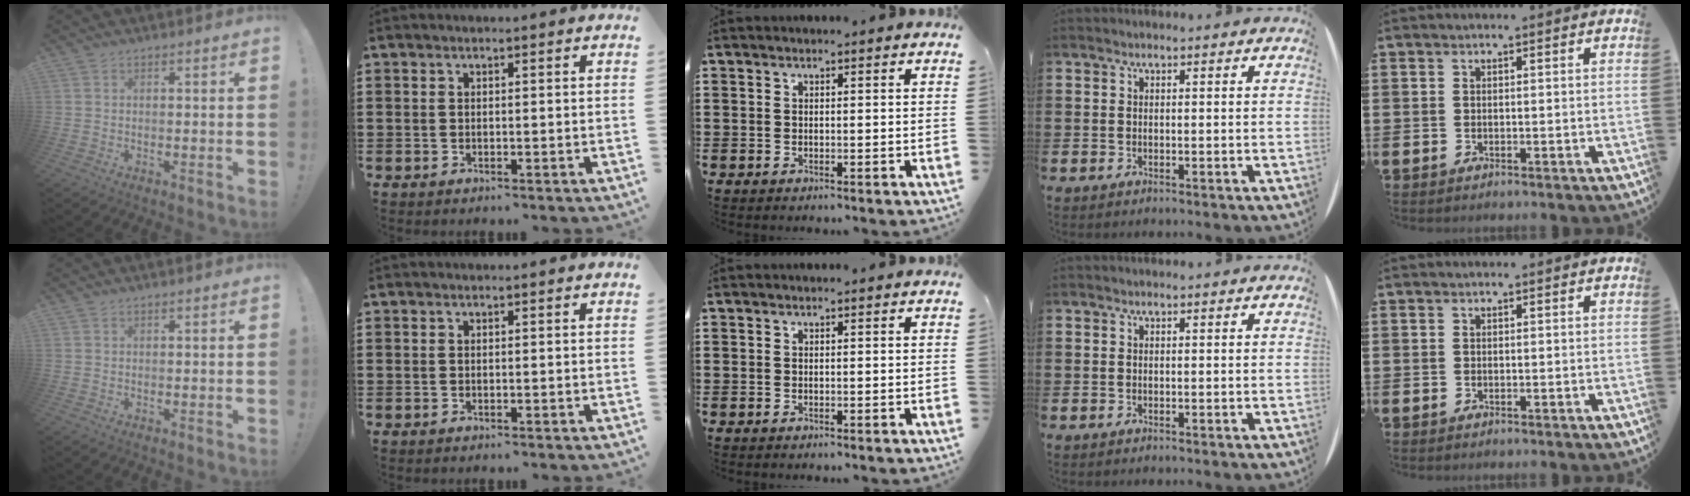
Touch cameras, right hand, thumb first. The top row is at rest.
{}